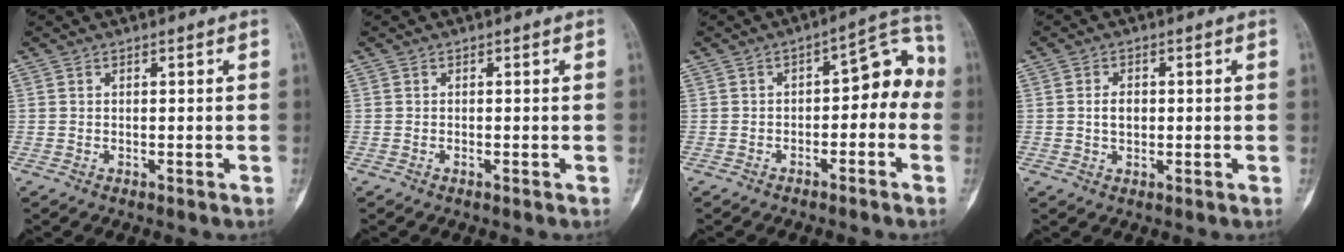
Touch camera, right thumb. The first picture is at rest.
{"total": 0.0}
{"total": 8.9, "force": [-1.7, 5.1, 7.0], "torque": [-0.051, 0.054, -0.032]}
{"total": 2.9, "force": [0.1, 2.0, 2.1], "torque": [-0.029, 0.004, 0.000]}